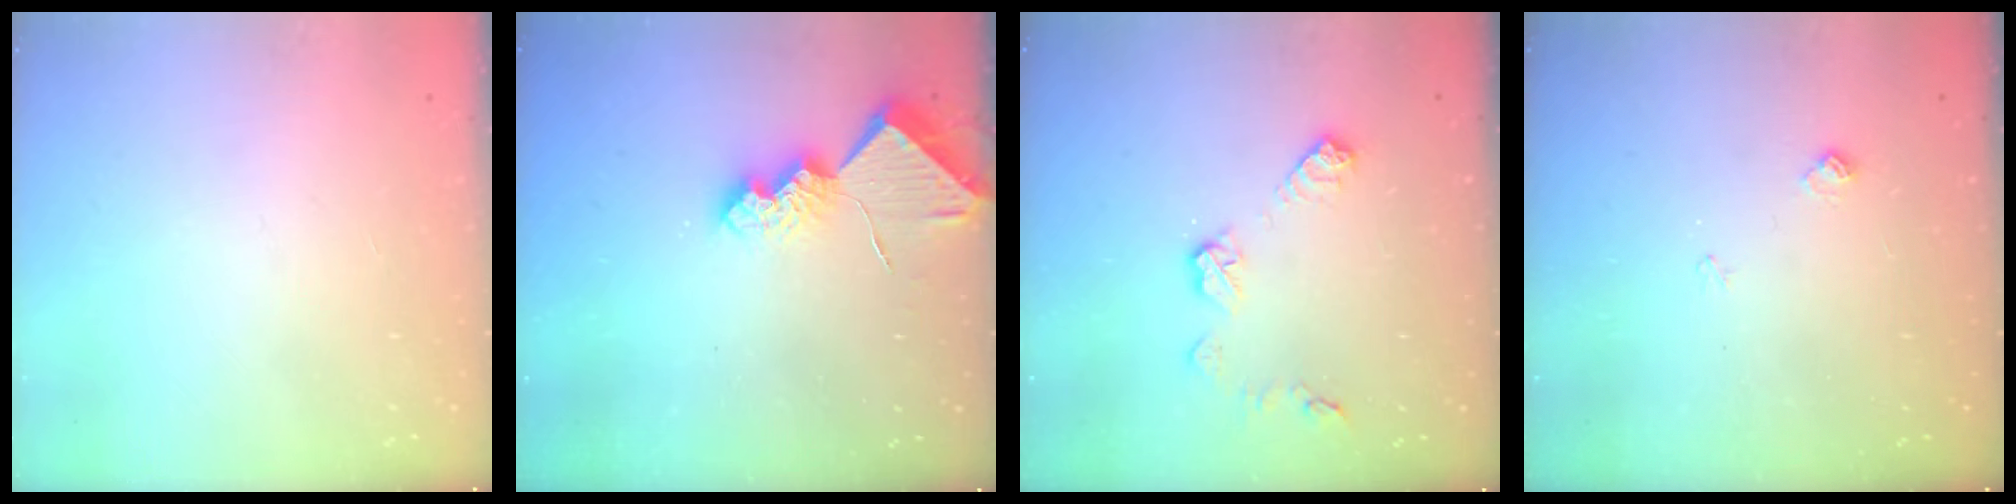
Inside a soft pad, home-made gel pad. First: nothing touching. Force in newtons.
{"total": 10.0, "press": 9.9, "slide": 1.1}
{"total": 9.1, "press": 9.1, "slide": 0.5}
{"total": 5.9, "press": 5.8, "slide": 0.5}